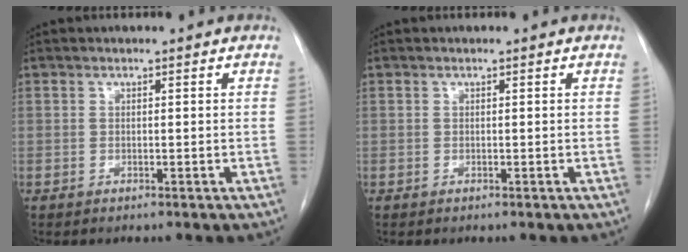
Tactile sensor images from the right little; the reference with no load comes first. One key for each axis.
{"total": 0.0}